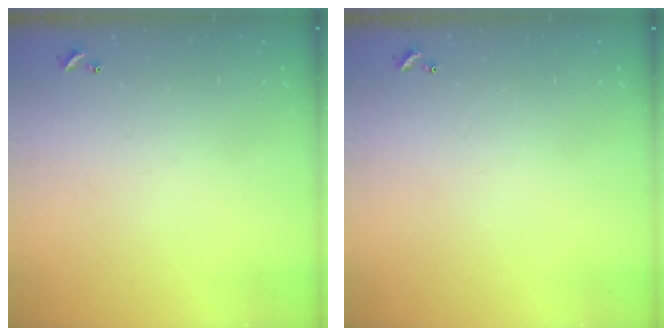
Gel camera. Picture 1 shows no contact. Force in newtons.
{"total": 0.0}